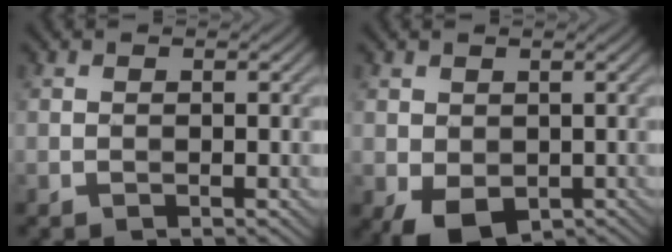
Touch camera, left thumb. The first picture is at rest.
{"total": 4.4, "force": [-0.6, 3.5, 2.6], "torque": [-0.065, -0.010, -0.013]}